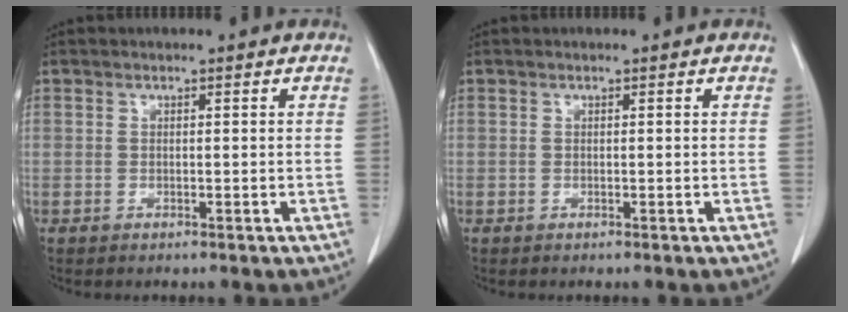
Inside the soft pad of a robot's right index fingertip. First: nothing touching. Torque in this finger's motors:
{"motor_torque": [0.00, 0.00, 0.00, 0.00]}